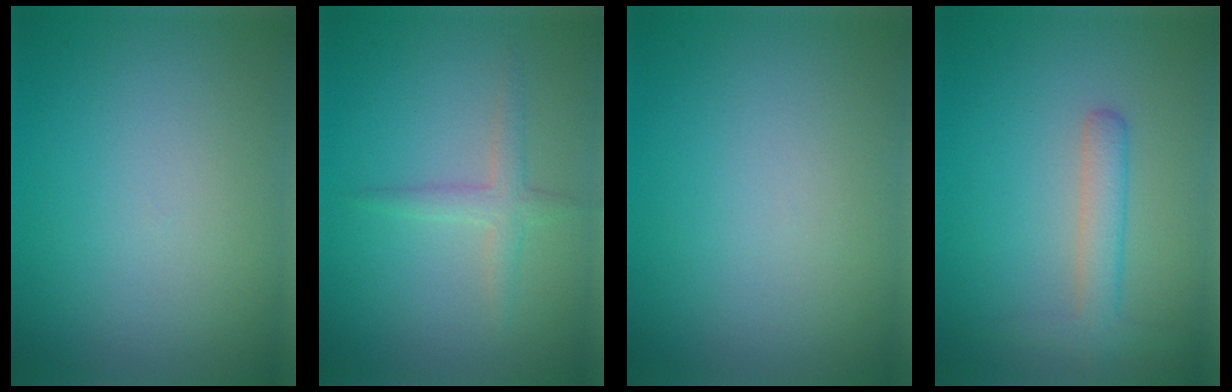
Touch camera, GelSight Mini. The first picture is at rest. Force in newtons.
{"total": 1.9, "press": 1.9, "slide": 0.1}
{"total": 0.0}
{"total": 2.7, "press": 2.7, "slide": 0.1}